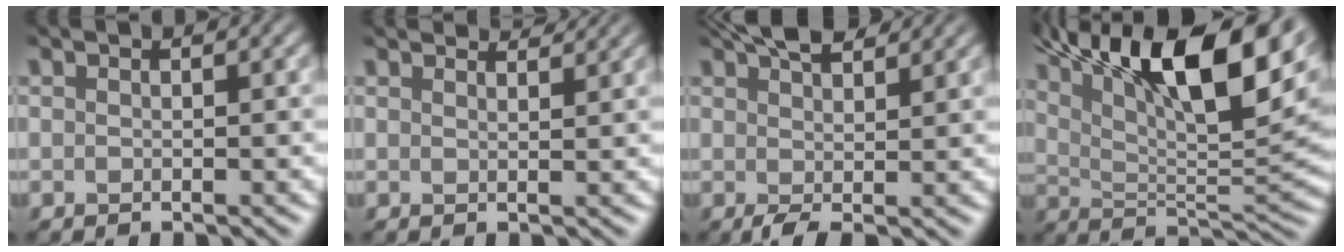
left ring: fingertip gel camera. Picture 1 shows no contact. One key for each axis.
{"total": 3.5, "fx": 3.3, "fy": 0.3, "fz": 0.9, "tx": -0.014, "ty": 0.005, "tz": 0.038}
{"total": 4.4, "fx": 2.4, "fy": 1.4, "fz": 3.4, "tx": -0.058, "ty": 0.005, "tz": 0.042}
{"total": 16.1, "fx": 8.5, "fy": 5.4, "fz": 12.5, "tx": -0.206, "ty": 0.026, "tz": 0.144}